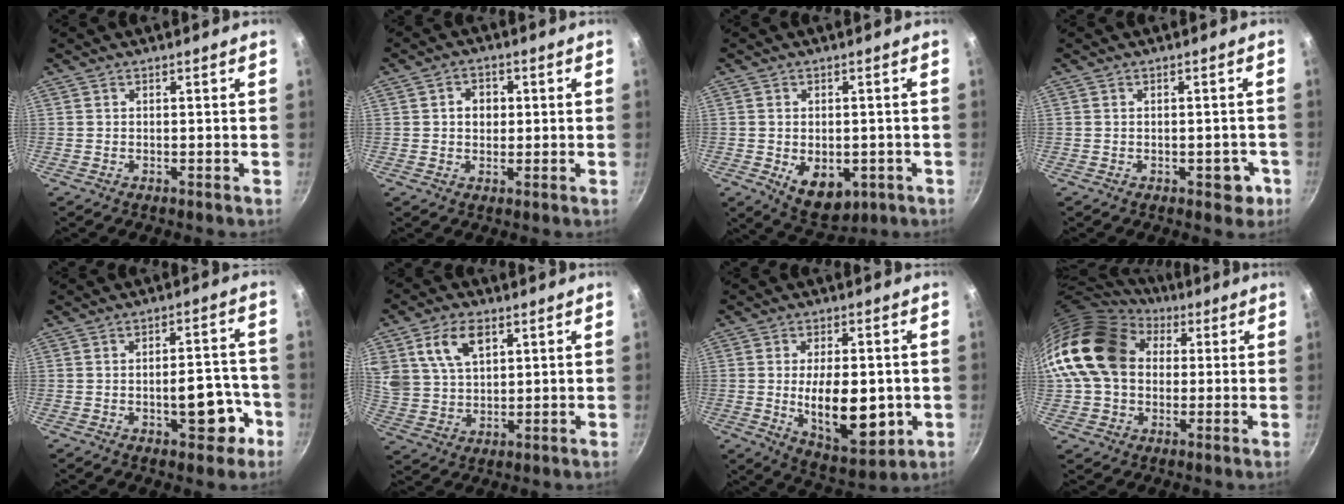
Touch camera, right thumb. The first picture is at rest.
{"total": 4.1, "force": [0.5, 3.4, 2.2], "torque": [-0.014, 0.005, 0.004]}
{"total": 9.1, "force": [-2.4, 5.8, 6.5], "torque": [-0.072, -0.004, -0.018]}
{"total": 3.9, "force": [-1.6, 2.2, 2.8], "torque": [-0.010, 0.017, -0.014]}
{"total": 9.6, "force": [-3.8, 4.6, 7.5], "torque": [-0.061, 0.035, -0.047]}
{"total": 11.3, "force": [4.9, 7.2, 7.1], "torque": [-0.118, -0.011, 0.097]}
{"total": 15.3, "force": [-1.7, 7.7, 13.1], "torque": [-0.178, -0.018, -0.014]}
{"total": 18.7, "force": [3.6, 14.4, 11.3], "torque": [-0.193, 0.031, 0.054]}